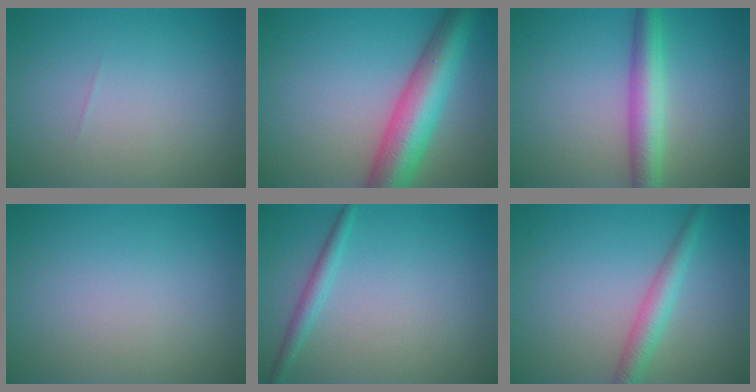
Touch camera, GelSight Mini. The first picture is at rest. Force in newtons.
{"total": 8.2, "press": 8.2, "slide": 0.4}
{"total": 4.2, "press": 4.2, "slide": 0.0}
{"total": 0.0}
{"total": 1.7, "press": 1.7, "slide": 0.0}
{"total": 2.8, "press": 2.8, "slide": 0.0}